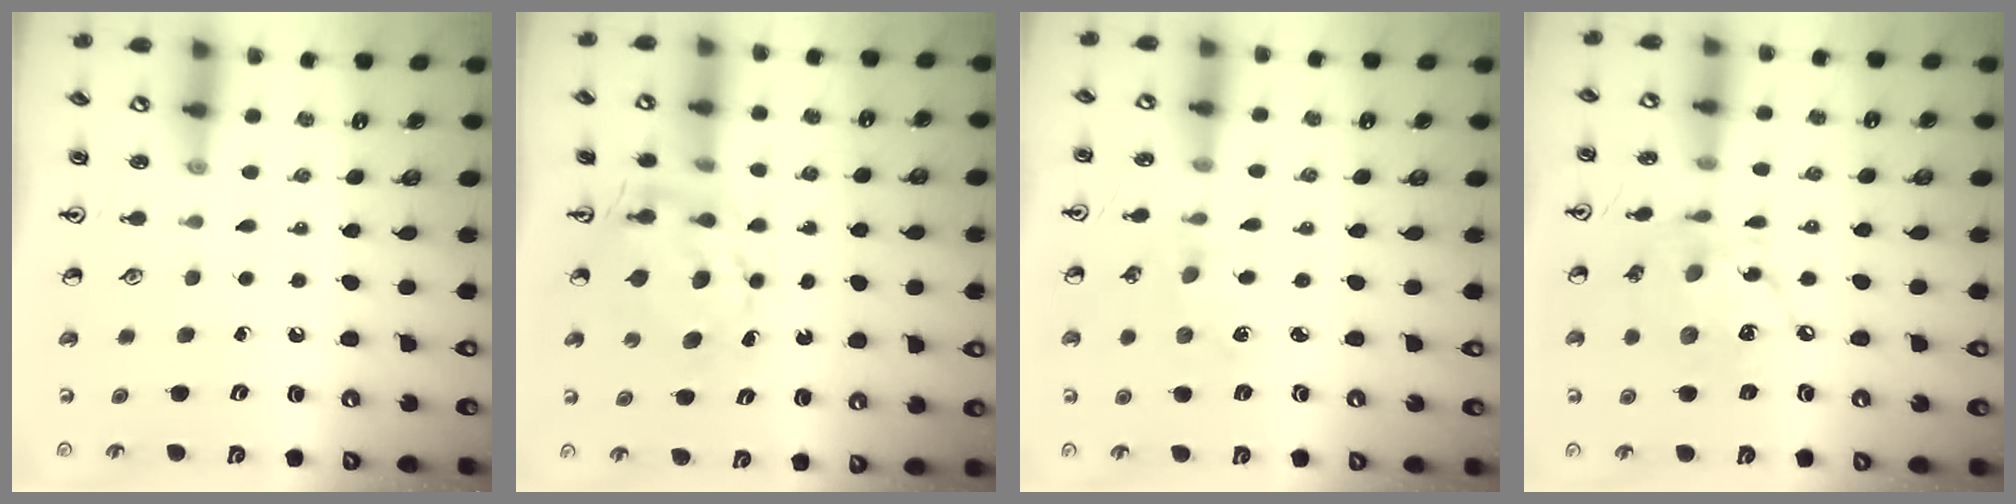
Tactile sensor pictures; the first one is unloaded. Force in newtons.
{"total": 7.5, "press": 7.5, "slide": 0.7}
{"total": 1.1, "press": 1.0, "slide": 0.2}
{"total": 13.0, "press": 13.0, "slide": 0.9}